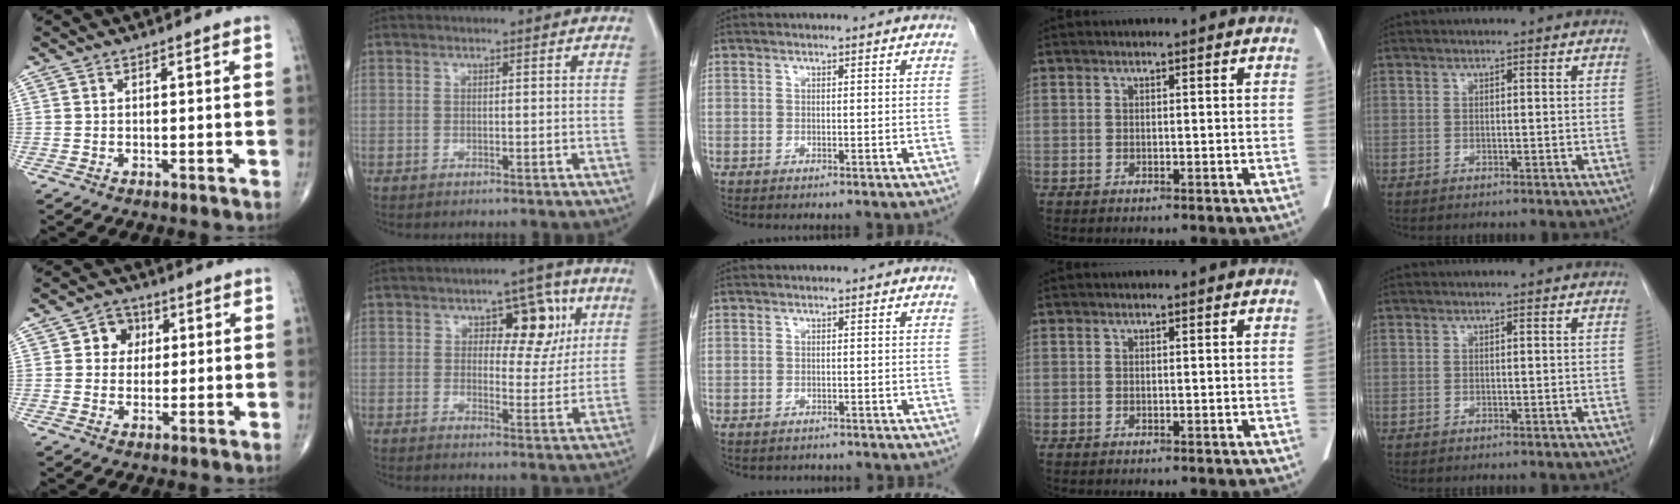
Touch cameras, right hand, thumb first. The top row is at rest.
{"thumb": {"total": 5.4, "force": [1.3, 4.8, 2.1], "torque": [0.004, 0.005, 0.014]}, "index": {"total": 8.0, "force": [2.9, 4.0, 6.3], "torque": [-0.068, 0.018, 0.037]}, "middle": {"total": 2.0, "force": [-1.8, 0.9, -0.2], "torque": [-0.007, -0.003, -0.029]}}